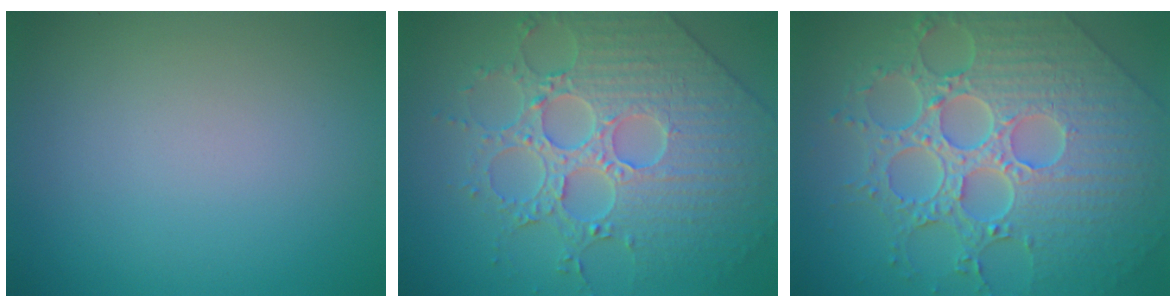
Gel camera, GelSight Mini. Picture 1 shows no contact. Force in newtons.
{"total": 6.1, "press": 5.6, "slide": 2.3}
{"total": 9.8, "press": 7.2, "slide": 6.6}